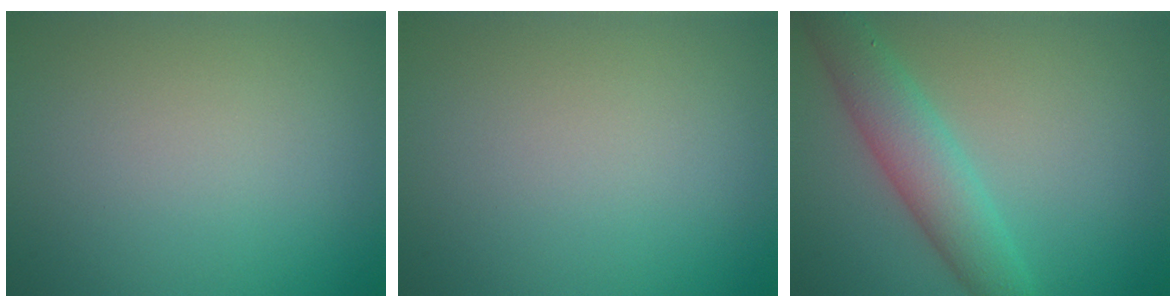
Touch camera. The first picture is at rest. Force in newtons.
{"total": 0.0}
{"total": 4.8, "press": 4.8, "slide": 0.2}